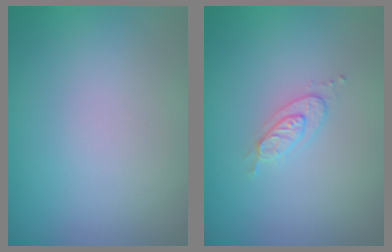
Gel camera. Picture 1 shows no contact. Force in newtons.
{"total": 2.0, "press": 2.0, "slide": 0.4}